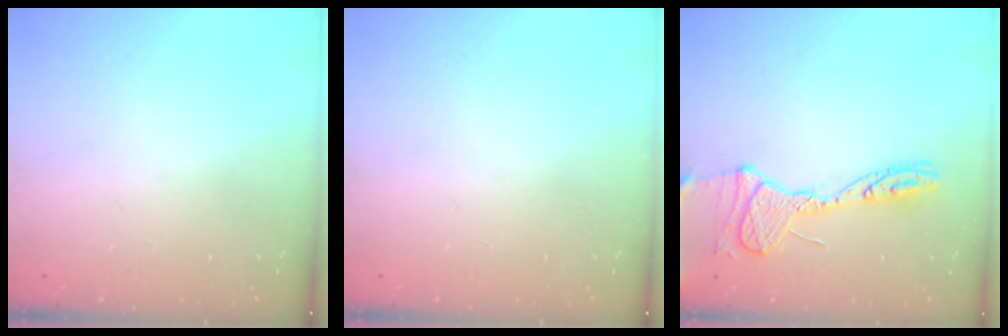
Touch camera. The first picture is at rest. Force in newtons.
{"total": 0.0}
{"total": 15.9, "press": 15.8, "slide": 1.6}